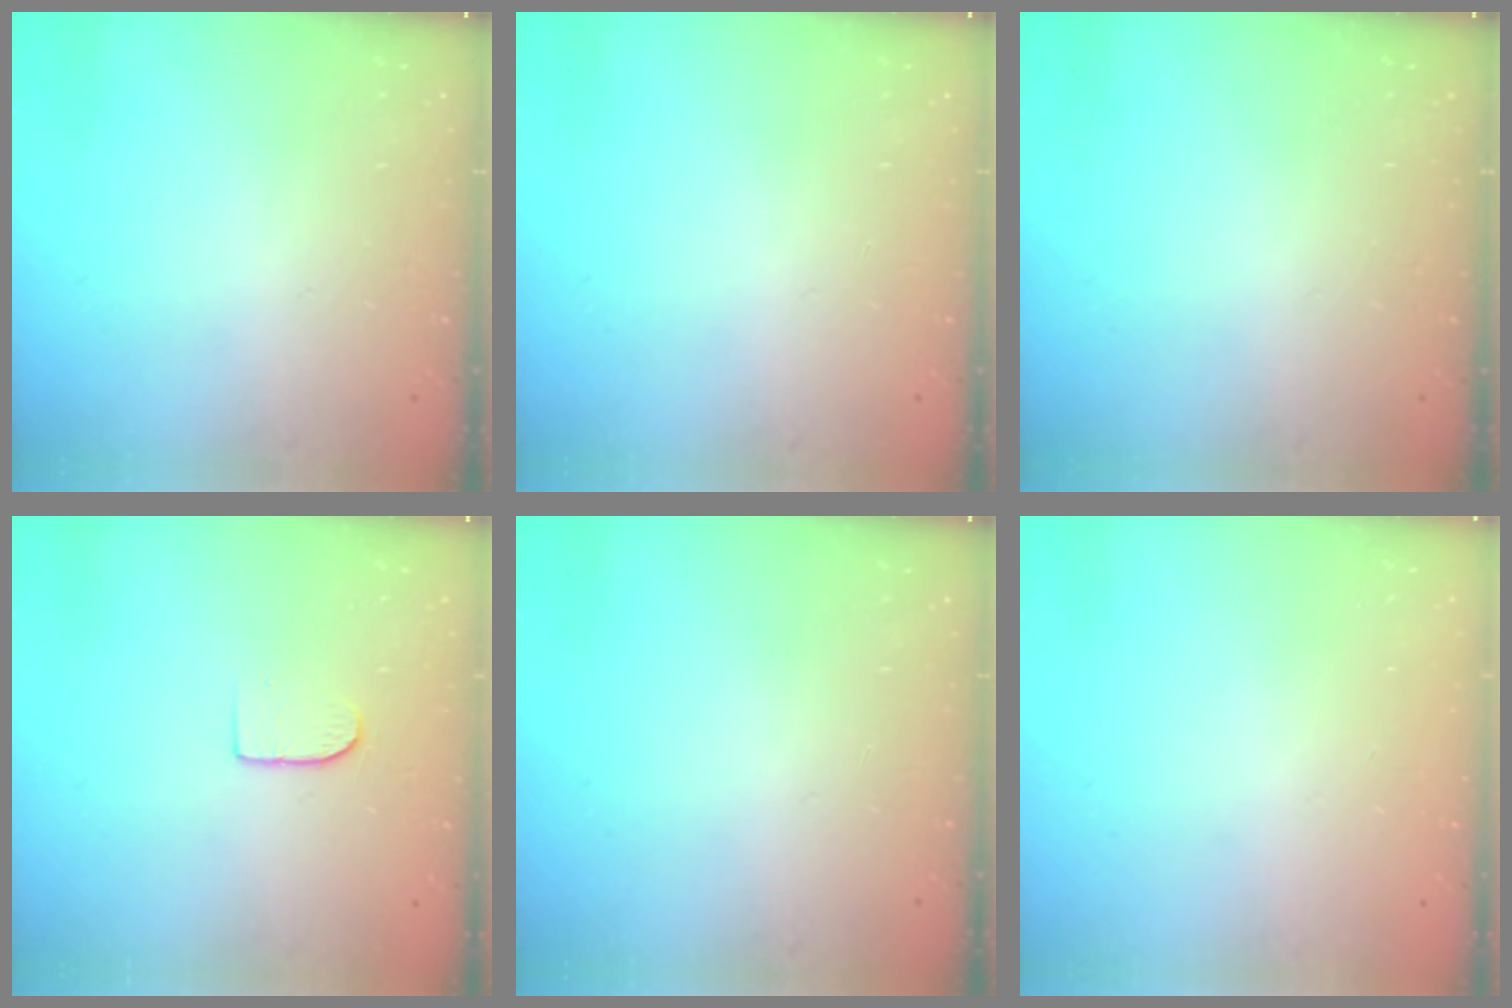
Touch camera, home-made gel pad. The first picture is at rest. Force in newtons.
{"total": 0.0}
{"total": 0.0}
{"total": 6.0, "press": 5.9, "slide": 0.6}
{"total": 0.0}
{"total": 0.0}